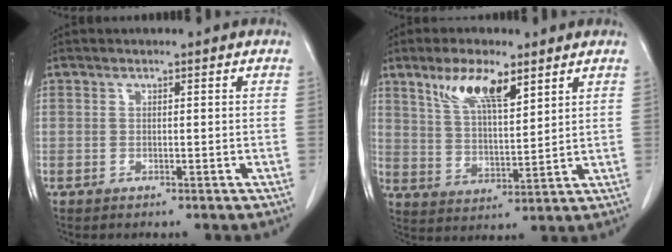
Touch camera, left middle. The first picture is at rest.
{"total": 8.9, "force": [5.5, 2.3, 6.6], "torque": [-0.130, 0.003, 0.108]}